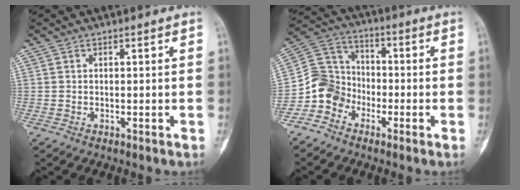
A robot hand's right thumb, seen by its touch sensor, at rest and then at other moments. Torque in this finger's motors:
{"motor_torque": [0.70, 0.27, 0.20, -0.51, -0.09]}